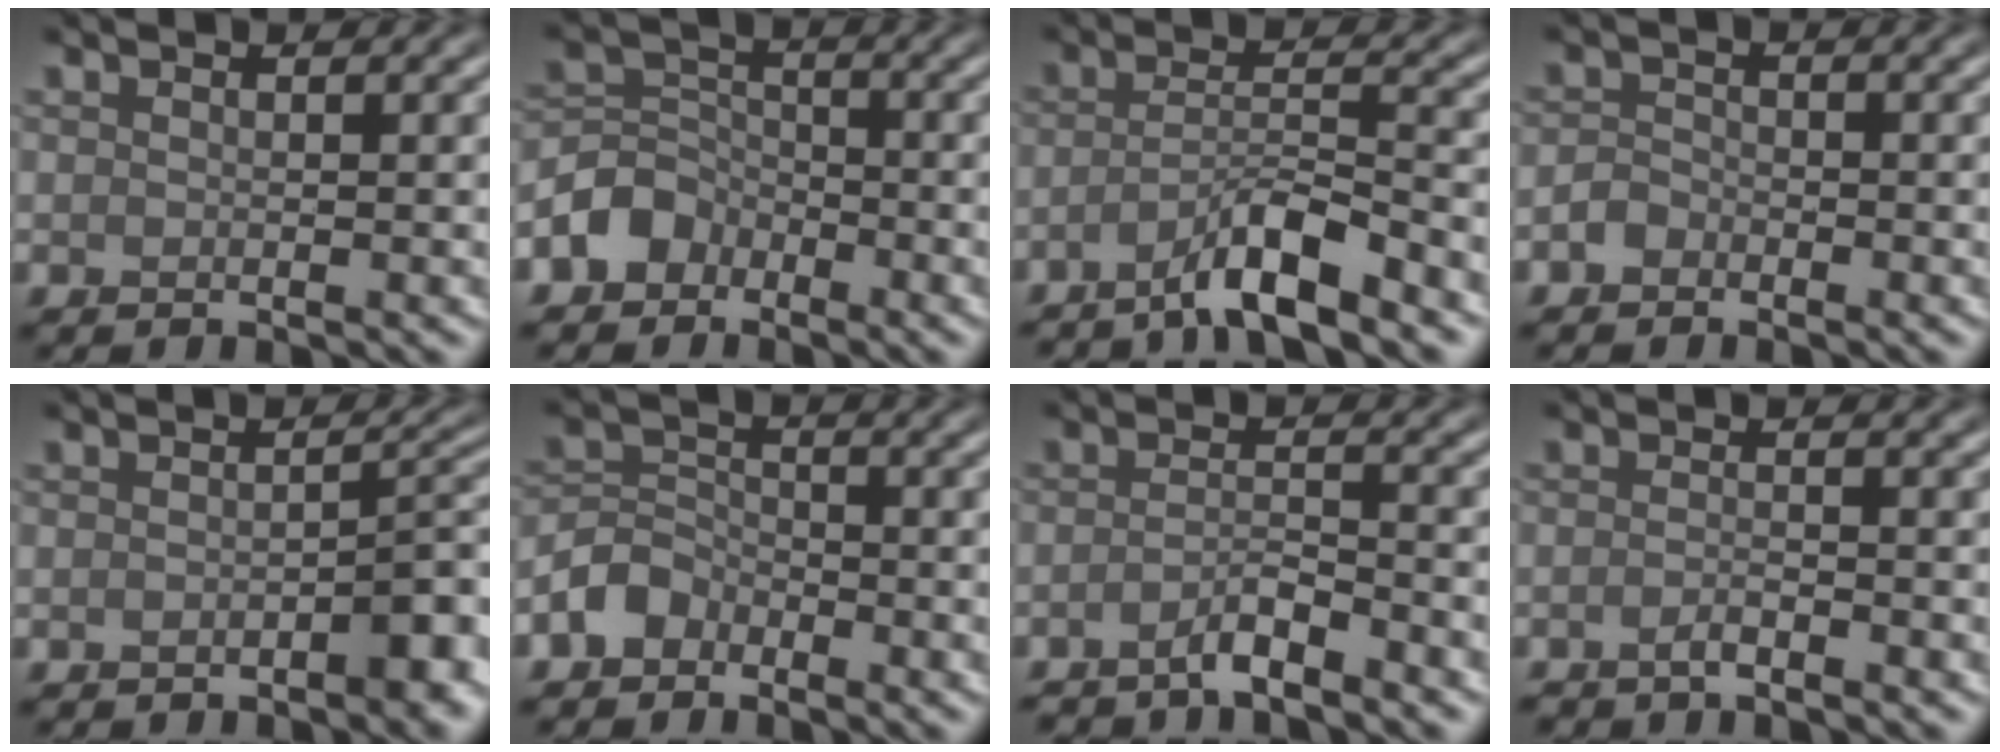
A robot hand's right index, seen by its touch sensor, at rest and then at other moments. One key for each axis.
{"total": 3.6, "fx": -2.4, "fy": 2.6, "fz": 0.8, "tx": -0.015, "ty": 0.006, "tz": -0.058}
{"total": 4.7, "fx": -3.5, "fy": 0.4, "fz": 3.1, "tx": -0.054, "ty": 0.007, "tz": -0.074}
{"total": 1.6, "fx": -1.2, "fy": 0.9, "fz": 0.4, "tx": -0.006, "ty": 0.003, "tz": -0.028}
{"total": 3.3, "fx": -1.9, "fy": 1.1, "fz": 2.5, "tx": -0.030, "ty": 0.007, "tz": -0.031}
{"total": 3.0, "fx": -2.3, "fy": 1.8, "fz": 0.7, "tx": -0.013, "ty": 0.009, "tz": -0.056}
{"total": 2.6, "fx": -2.3, "fy": 0.2, "fz": 1.3, "tx": -0.024, "ty": 0.005, "tz": -0.048}
{"total": 1.4, "fx": -1.2, "fy": 0.1, "fz": 0.7, "tx": -0.016, "ty": 0.000, "tz": -0.026}